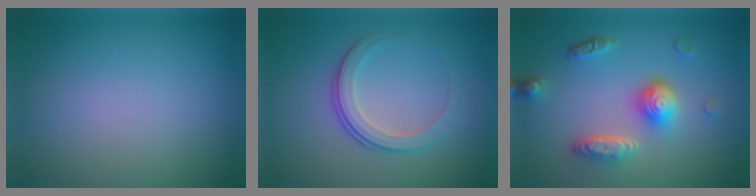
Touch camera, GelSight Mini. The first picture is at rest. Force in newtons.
{"total": 3.5, "press": 2.6, "slide": 2.4}
{"total": 4.7, "press": 3.6, "slide": 3.0}